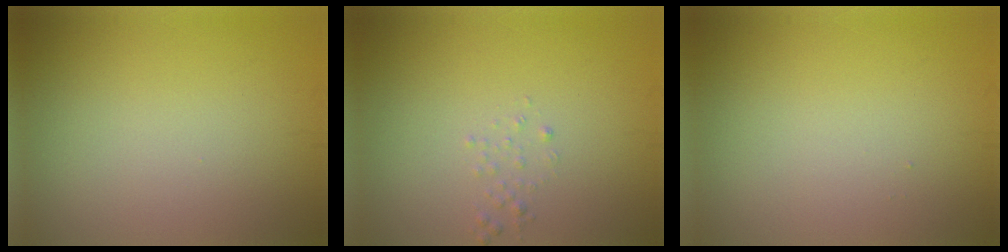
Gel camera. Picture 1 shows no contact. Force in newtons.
{"total": 0.8, "press": 0.8, "slide": 0.1}
{"total": 0.0}